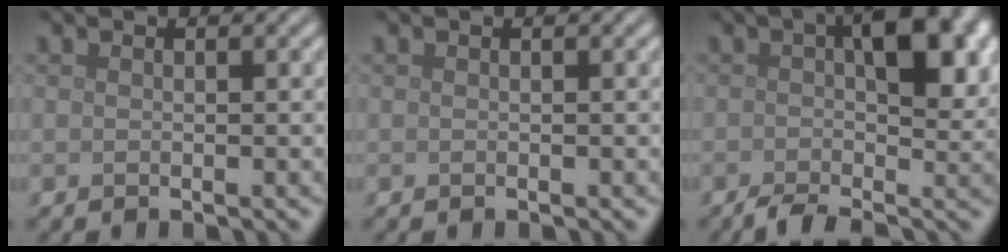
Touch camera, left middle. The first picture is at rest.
{"total": 0.0}
{"total": 8.5, "force": [-0.5, 3.7, 7.6], "torque": [-0.116, 0.010, -0.022]}